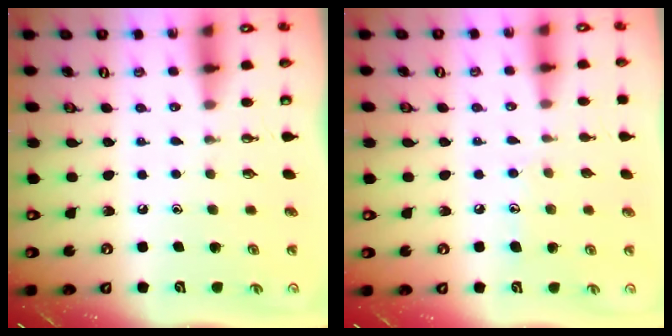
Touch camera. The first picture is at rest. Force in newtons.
{"total": 7.0, "press": 7.0, "slide": 0.6}